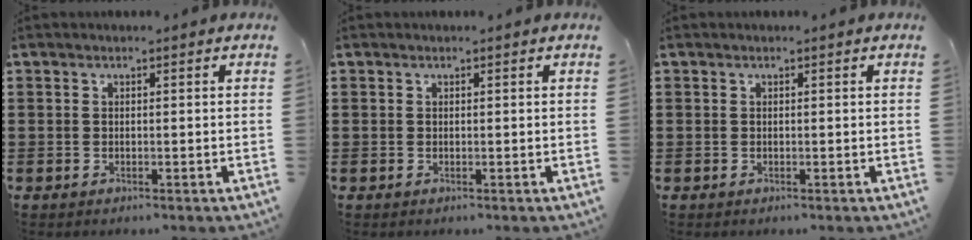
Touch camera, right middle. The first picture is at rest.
{"total": 0.0}
{"total": 0.0}